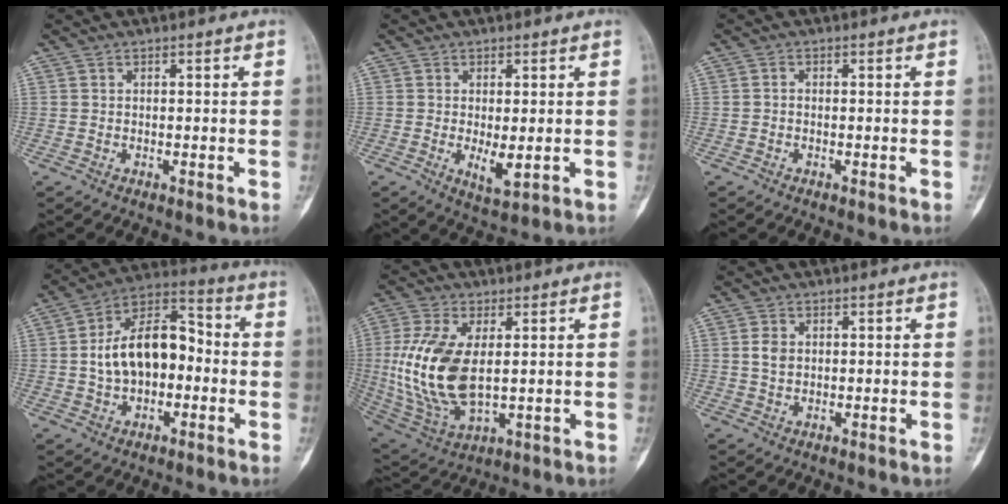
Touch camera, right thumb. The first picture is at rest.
{"total": 4.1, "force": [-0.5, 1.6, 3.8], "torque": [-0.057, -0.014, -0.004]}
{"total": 0.7, "force": [-0.3, 0.5, 0.3], "torque": [0.003, 0.001, -0.012]}
{"total": 15.0, "force": [-1.1, 9.4, 11.7], "torque": [-0.175, 0.043, -0.027]}
{"total": 17.0, "force": [1.0, 8.8, 14.5], "torque": [-0.308, -0.014, 0.032]}
{"total": 2.9, "force": [0.5, 2.1, 1.9], "torque": [-0.030, -0.001, 0.008]}